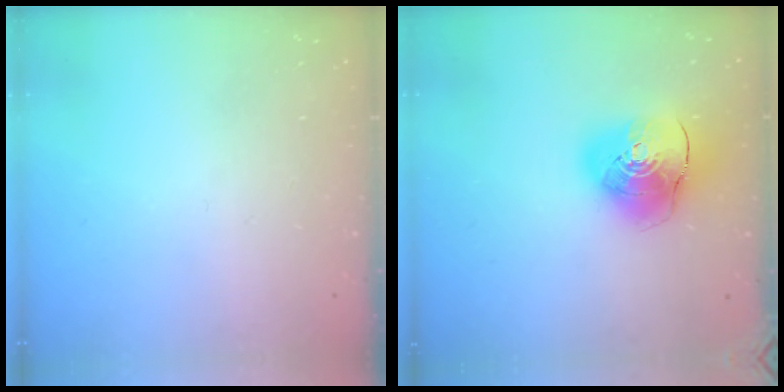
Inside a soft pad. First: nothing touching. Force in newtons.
{"total": 14.4, "press": 14.2, "slide": 2.1}